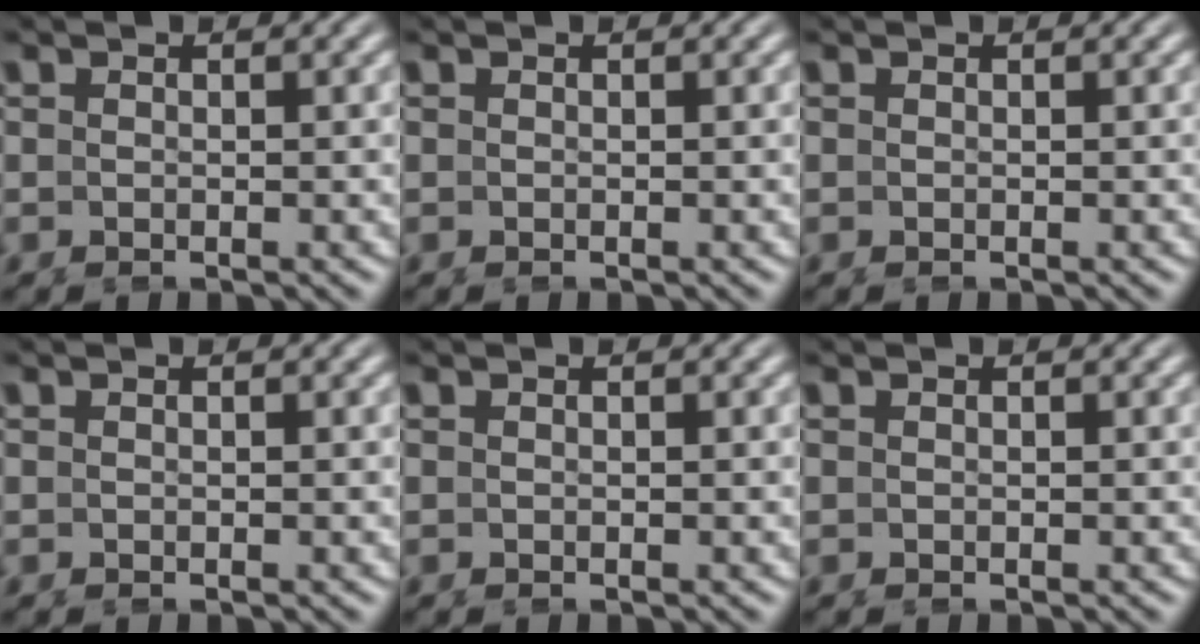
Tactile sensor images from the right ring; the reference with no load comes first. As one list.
[{"total": 0.0}, {"total": 0.0}, {"total": 0.0}, {"total": 0.0}, {"total": 0.0}]